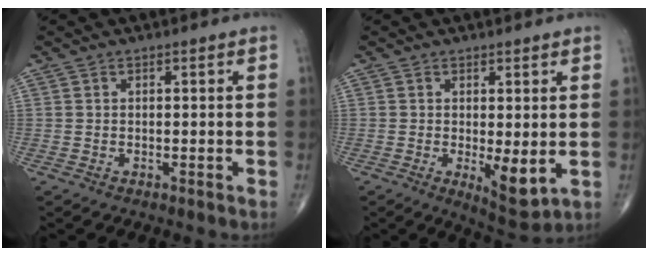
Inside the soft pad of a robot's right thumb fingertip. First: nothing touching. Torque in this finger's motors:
{"motor_torque": [2.39, 2.62, 0.82, 0.08, 0.09]}